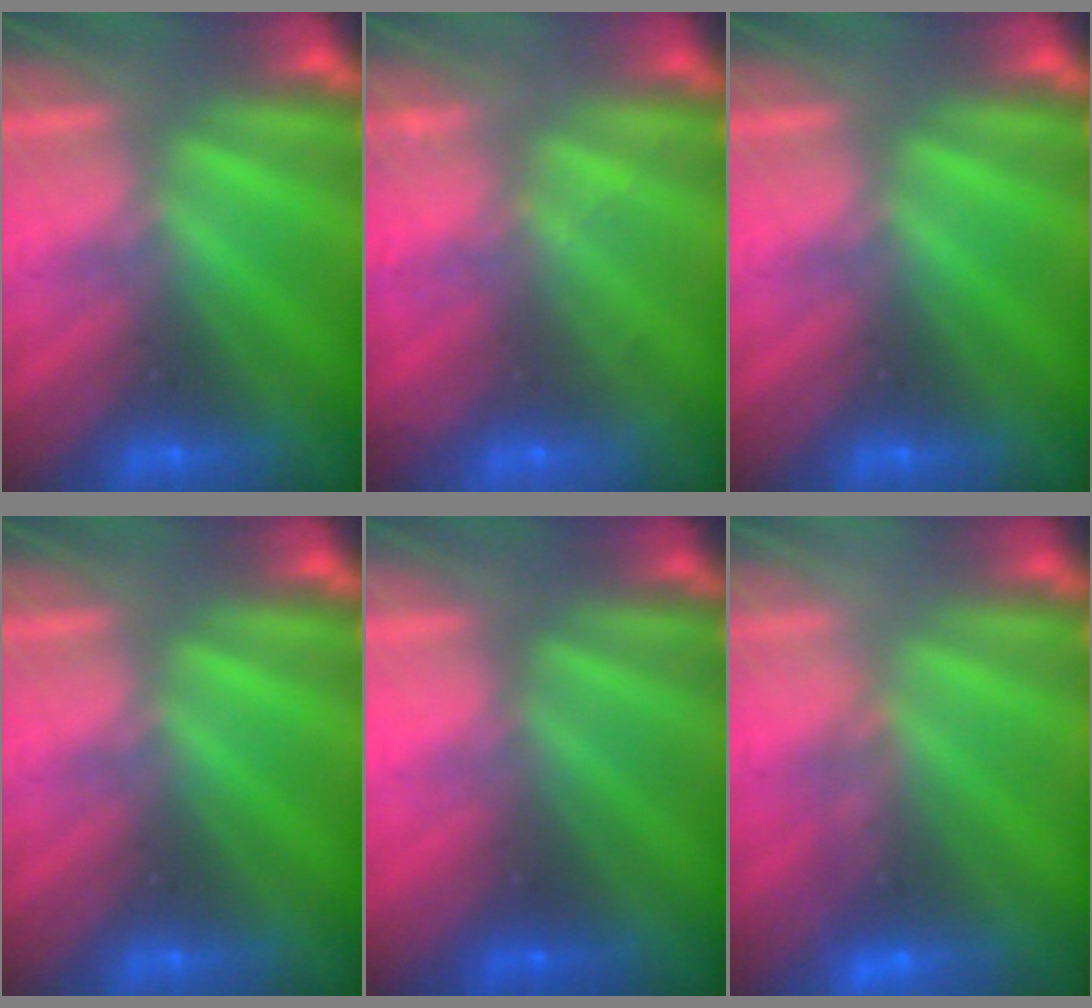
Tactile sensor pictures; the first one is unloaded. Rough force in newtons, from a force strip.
{"total": 2.1}
{"total": 0.0}
{"total": 0.0}
{"total": 2.9}
{"total": 3.8}